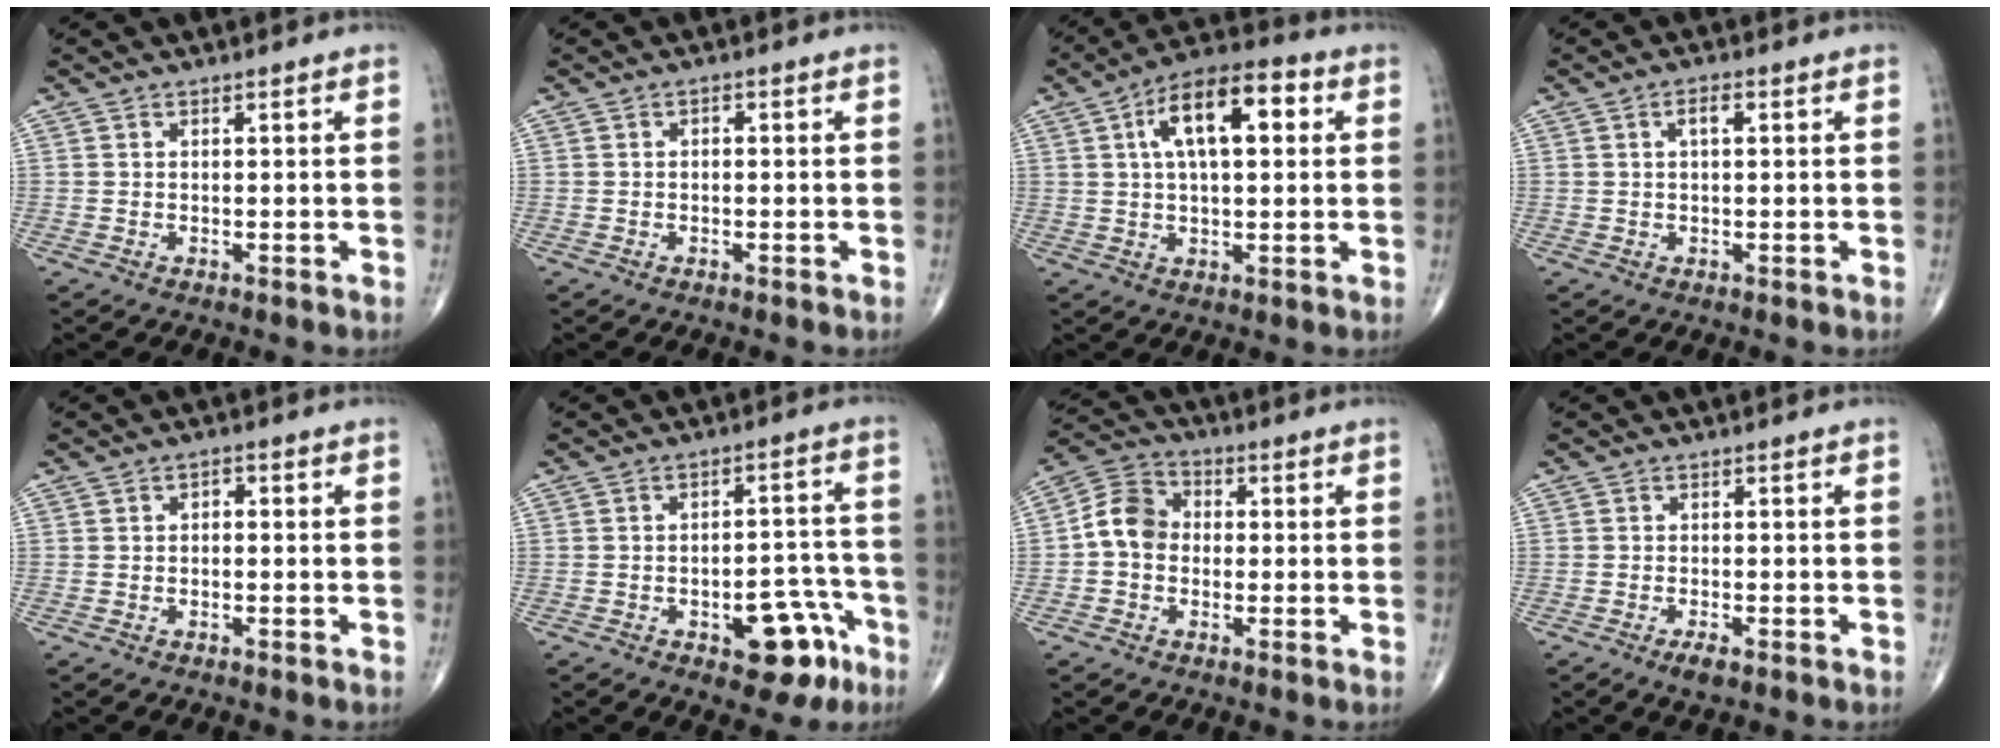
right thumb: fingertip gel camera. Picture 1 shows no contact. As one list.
[{"total": 0.9, "force": [0.1, 0.5, 0.7], "torque": [-0.006, 0.004, -0.003]}, {"total": 13.9, "force": [3.6, 6.3, 11.9], "torque": [-0.184, 0.021, 0.051]}, {"total": 2.6, "force": [0.7, 1.0, 2.2], "torque": [-0.038, 0.005, 0.010]}, {"total": 1.4, "force": [0.0, 0.9, 1.1], "torque": [-0.008, 0.008, -0.007]}, {"total": 11.2, "force": [-5.5, 5.4, 8.0], "torque": [-0.071, 0.046, -0.066]}, {"total": 7.5, "force": [-0.7, 6.1, 4.3], "torque": [-0.064, 0.029, -0.029]}, {"total": 2.4, "force": [-1.4, 0.8, 1.7], "torque": [-0.033, -0.001, -0.026]}]